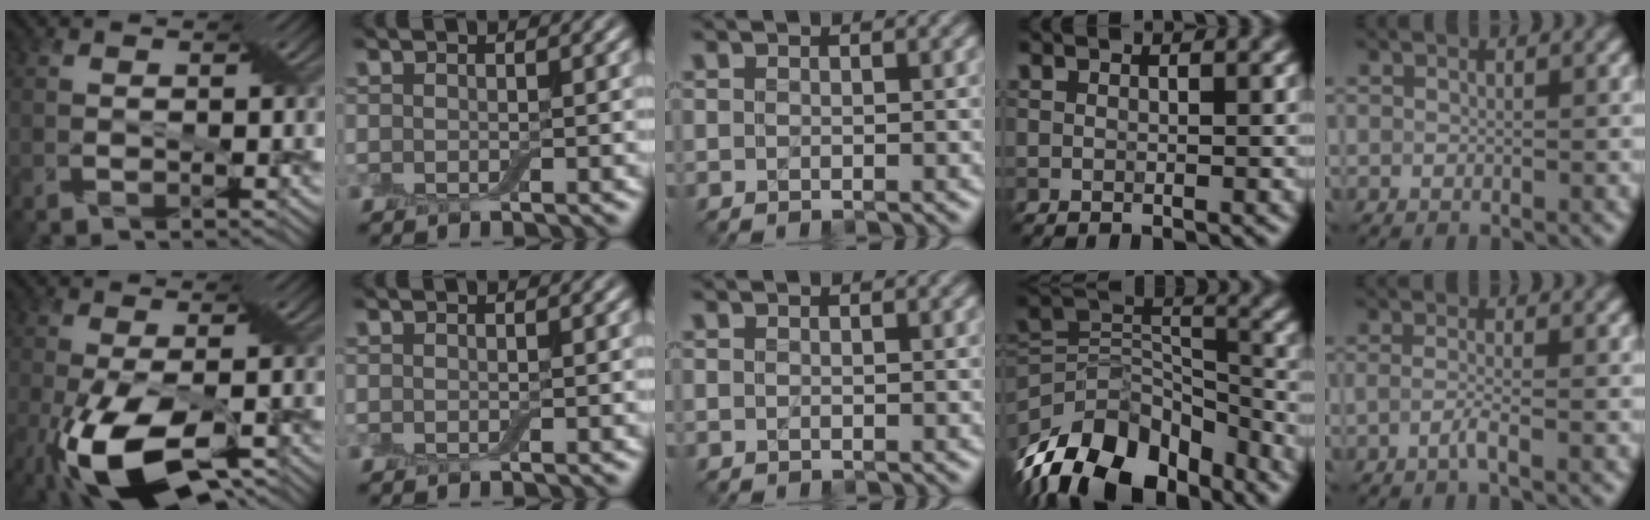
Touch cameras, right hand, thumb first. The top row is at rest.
{"thumb": {"total": 13.9, "force": [-6.1, 6.2, 10.8], "torque": [-0.219, -0.049, -0.092]}, "middle": {"total": 0.5, "force": [0.1, -0.2, -0.5], "torque": [0.001, -0.002, 0.000]}, "ring": {"total": 13.8, "force": [-9.1, 7.5, 7.3], "torque": [-0.153, 0.012, -0.161]}, "little": {"total": 1.3, "force": [-0.7, 0.3, 1.1], "torque": [-0.021, -0.001, -0.018]}}